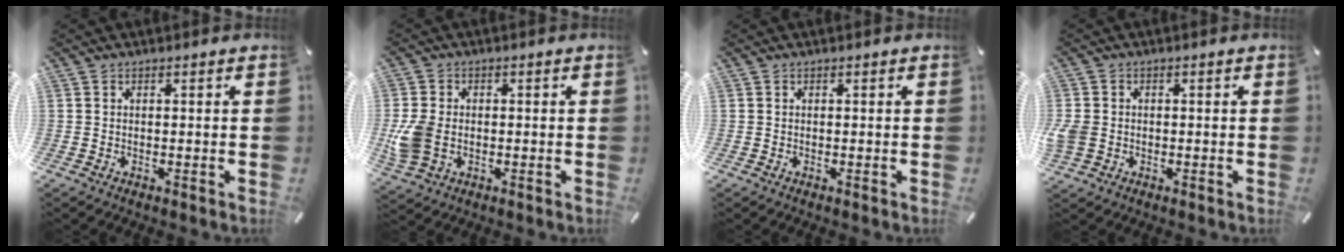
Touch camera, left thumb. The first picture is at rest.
{"total": 8.4, "force": [-1.1, 6.4, 5.3], "torque": [-0.120, 0.009, -0.015]}
{"total": 0.0}
{"total": 4.0, "force": [-0.8, 3.3, 2.1], "torque": [-0.055, 0.000, -0.017]}